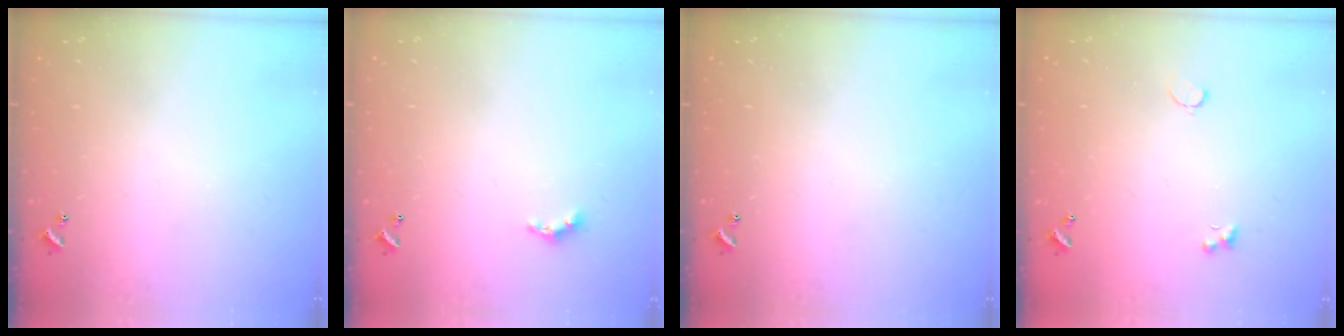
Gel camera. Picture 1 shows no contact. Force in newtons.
{"total": 2.8, "press": 2.7, "slide": 0.6}
{"total": 0.0}
{"total": 1.4, "press": 1.3, "slide": 0.5}